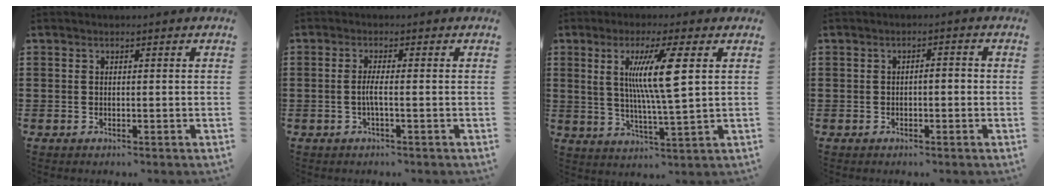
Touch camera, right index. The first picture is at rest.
{"total": 2.3, "force": [-0.5, 0.0, 2.3], "torque": [-0.057, -0.009, -0.017]}
{"total": 9.5, "force": [2.8, 0.6, 9.1], "torque": [-0.179, 0.002, 0.041]}
{"total": 1.2, "force": [-0.6, 0.4, 1.0], "torque": [-0.020, -0.002, -0.012]}